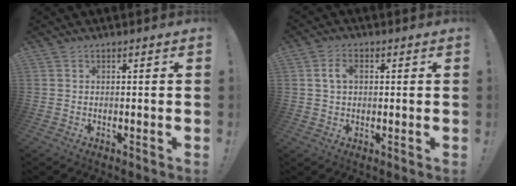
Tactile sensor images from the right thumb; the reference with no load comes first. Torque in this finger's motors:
{"motor_torque": [0.07, -0.02, -0.02, 0.17, 0.15]}